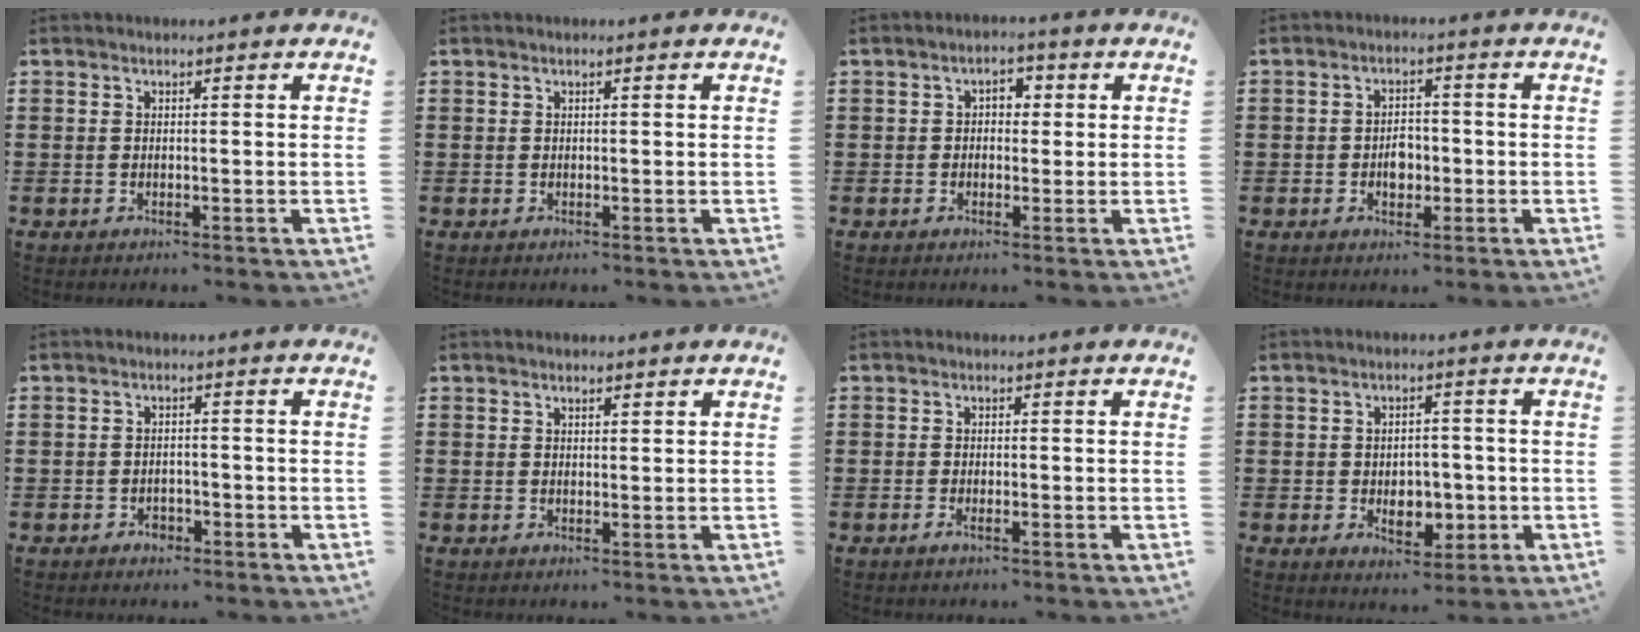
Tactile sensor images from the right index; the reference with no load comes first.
{"total": 0.0}
{"total": 2.3, "force": [0.0, 1.6, 1.6], "torque": [-0.035, 0.009, -0.003]}
{"total": 3.1, "force": [-0.7, 2.1, 2.2], "torque": [-0.036, 0.000, -0.016]}
{"total": 1.7, "force": [-1.2, 1.1, 0.6], "torque": [-0.016, -0.001, -0.025]}
{"total": 0.9, "force": [0.8, 0.3, 0.4], "torque": [-0.008, 0.001, 0.015]}
{"total": 0.8, "force": [-0.4, 0.1, 0.7], "torque": [-0.013, -0.003, -0.007]}
{"total": 4.8, "force": [-1.0, 3.5, 3.2], "torque": [-0.047, 0.000, -0.022]}